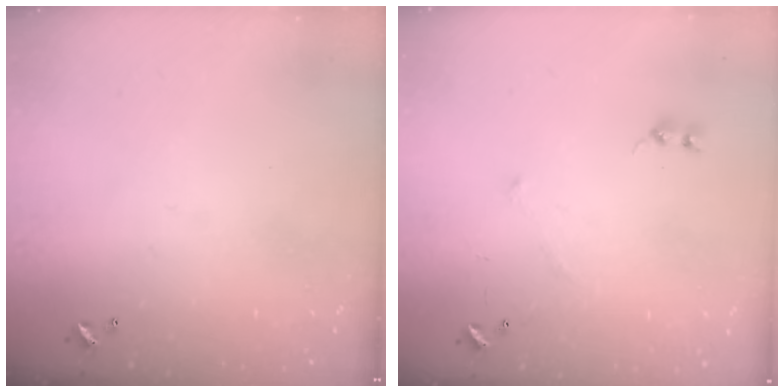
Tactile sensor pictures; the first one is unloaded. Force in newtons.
{"total": 6.3, "press": 6.3, "slide": 0.4}